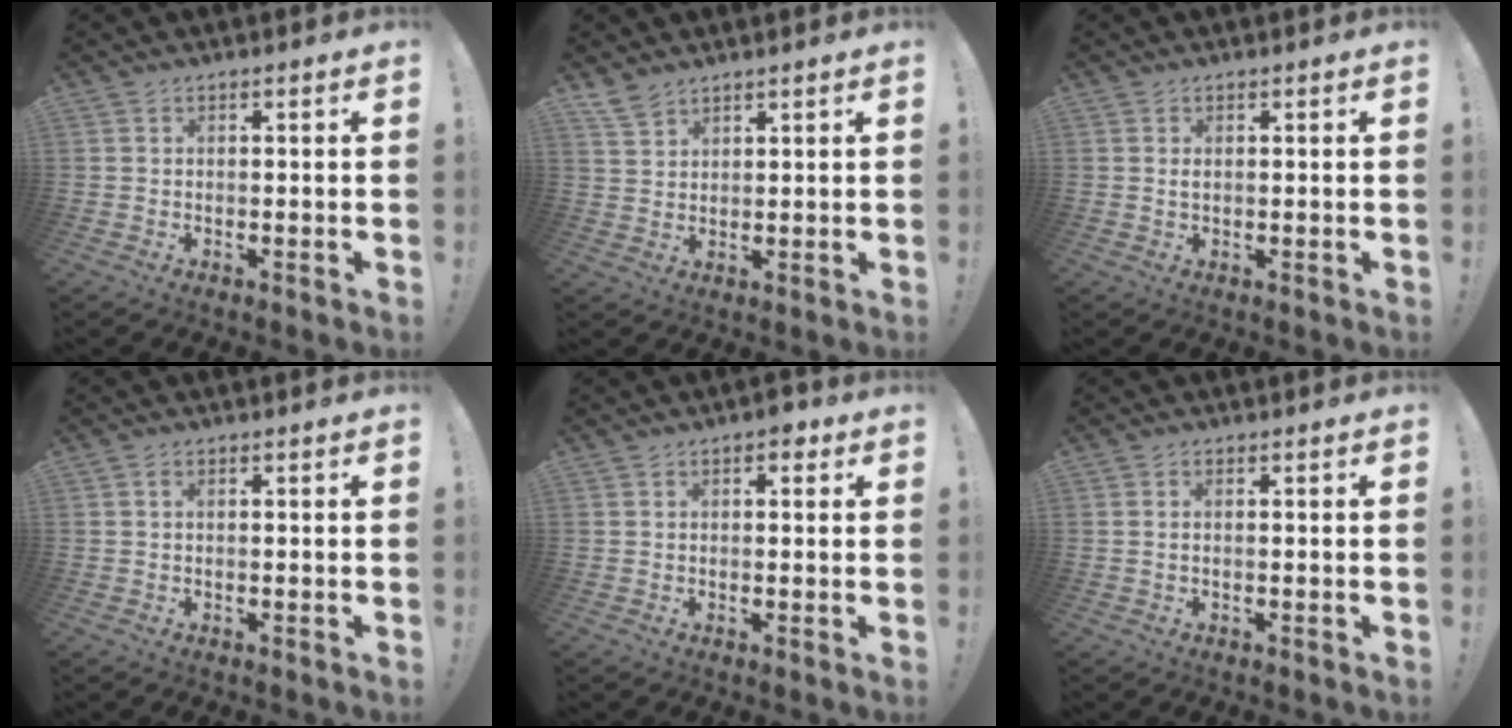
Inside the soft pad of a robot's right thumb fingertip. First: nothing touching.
{"total": 4.6, "force": [3.7, 2.0, 1.7], "torque": [-0.034, -0.020, 0.072]}
{"total": 0.8, "force": [0.1, 0.3, 0.7], "torque": [-0.014, 0.002, 0.001]}
{"total": 0.5, "force": [0.1, 0.3, 0.4], "torque": [-0.003, 0.000, 0.001]}
{"total": 2.5, "force": [1.1, 1.6, 1.6], "torque": [-0.016, 0.001, 0.016]}
{"total": 0.9, "force": [0.1, -0.1, 0.9], "torque": [-0.019, -0.001, 0.001]}